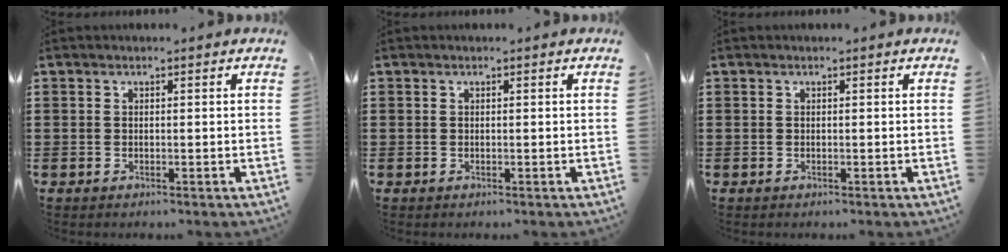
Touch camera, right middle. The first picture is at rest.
{"total": 0.0}
{"total": 0.0}